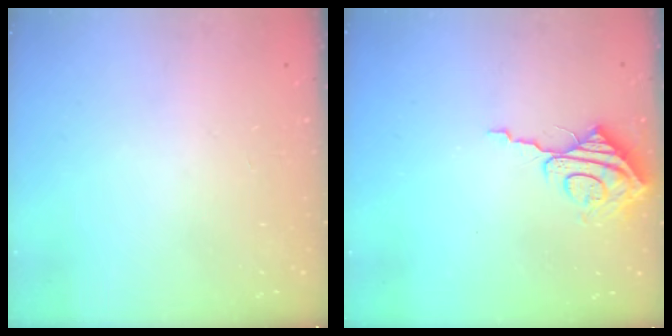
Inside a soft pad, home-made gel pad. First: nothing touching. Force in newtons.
{"total": 9.2, "press": 9.2, "slide": 0.3}